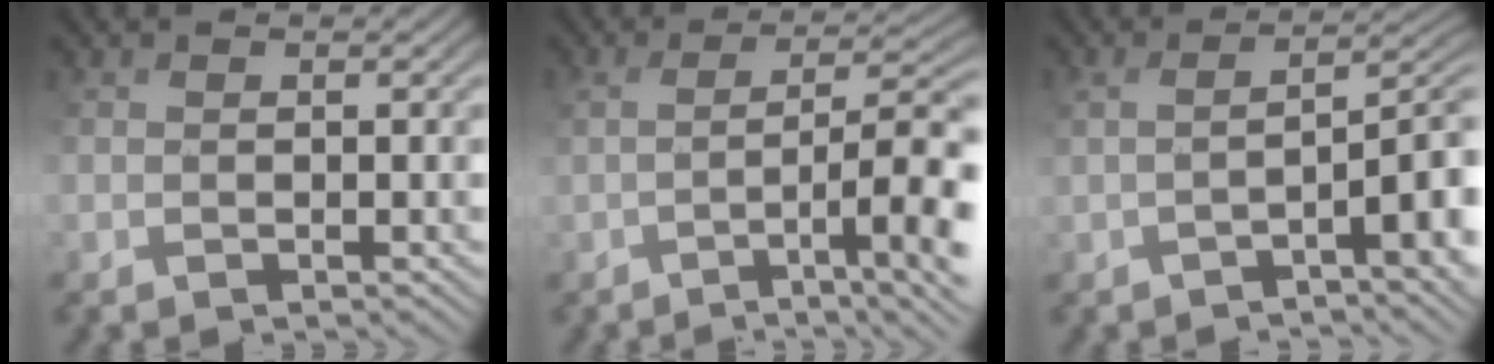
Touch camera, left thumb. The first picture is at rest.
{"total": 10.1, "force": [-3.5, 2.4, 9.2], "torque": [-0.120, 0.017, -0.038]}
{"total": 7.3, "force": [-2.2, 1.7, 6.7], "torque": [-0.089, 0.010, -0.026]}